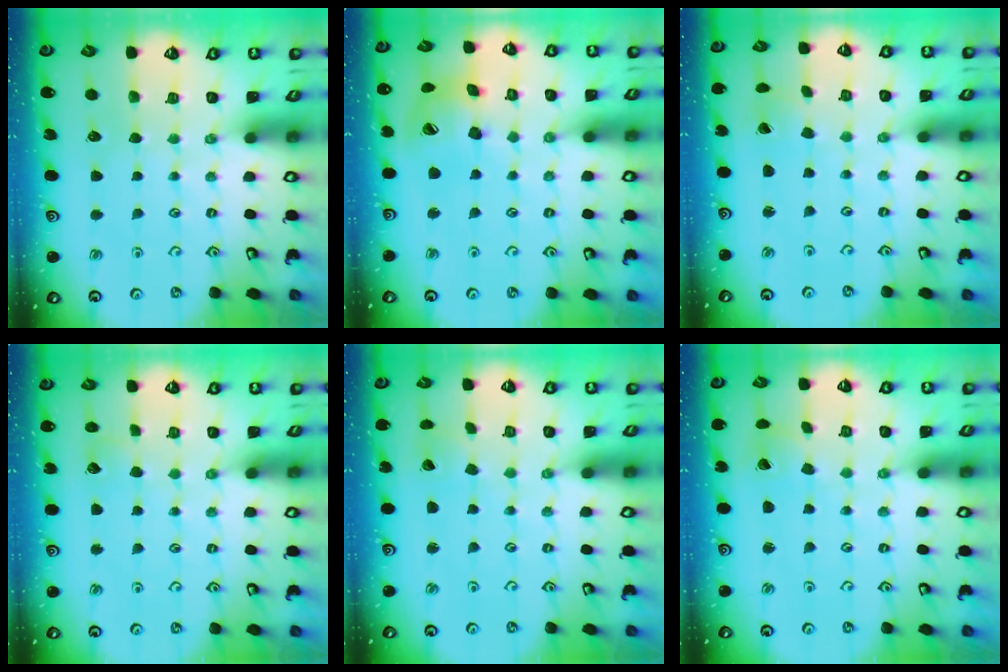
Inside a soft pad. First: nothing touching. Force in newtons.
{"total": 15.5, "press": 15.4, "slide": 2.4}
{"total": 1.0, "press": 0.9, "slide": 0.4}
{"total": 2.9, "press": 2.9, "slide": 0.2}
{"total": 2.1, "press": 2.1, "slide": 0.2}
{"total": 2.9, "press": 2.9, "slide": 0.3}